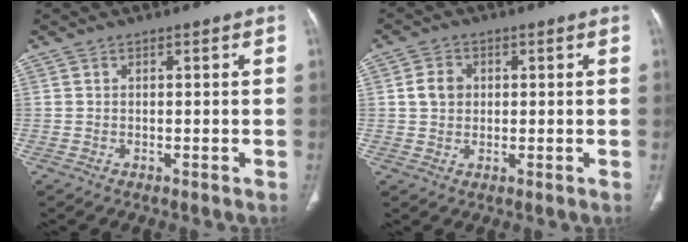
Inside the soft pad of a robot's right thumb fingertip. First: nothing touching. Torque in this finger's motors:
{"motor_torque": [-0.22, 0.42, 0.02, -0.10, 0.00]}